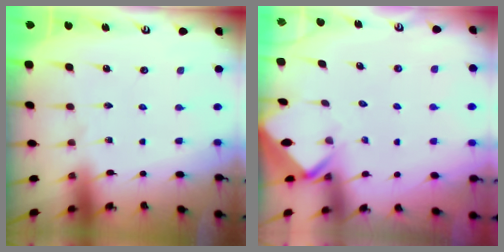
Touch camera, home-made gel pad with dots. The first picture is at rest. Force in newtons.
{"total": 2.6, "press": 2.6, "slide": 0.1}